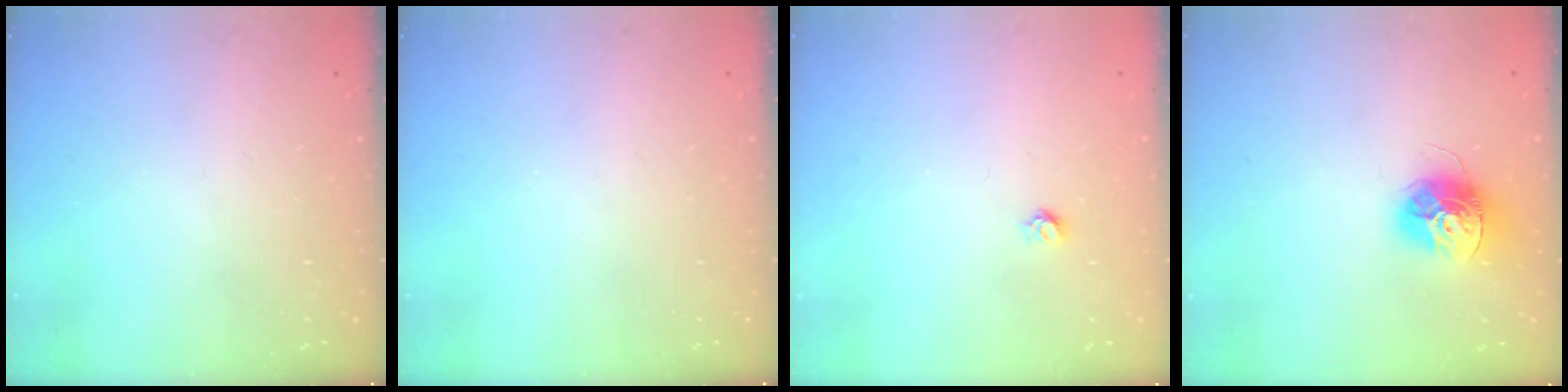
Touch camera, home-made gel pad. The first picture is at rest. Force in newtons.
{"total": 0.0}
{"total": 3.6, "press": 3.6, "slide": 0.3}
{"total": 13.1, "press": 13.1, "slide": 0.7}